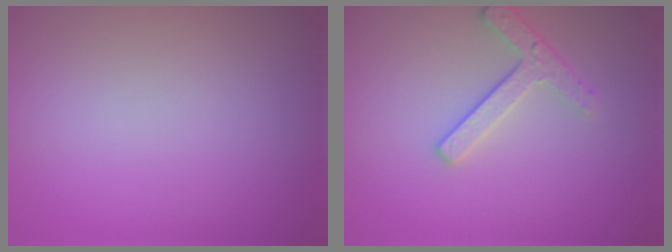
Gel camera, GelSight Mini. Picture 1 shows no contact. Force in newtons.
{"total": 2.4, "press": 2.3, "slide": 0.9}